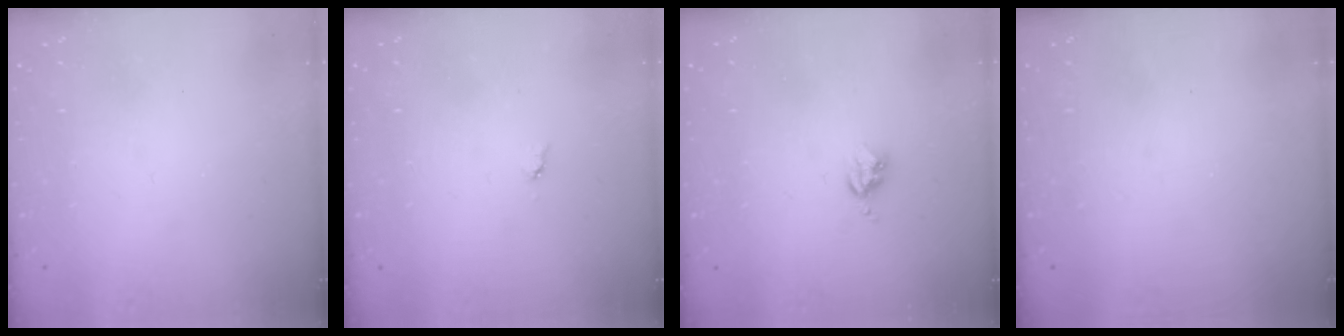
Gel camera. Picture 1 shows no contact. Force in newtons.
{"total": 3.9, "press": 3.8, "slide": 0.5}
{"total": 3.8, "press": 3.8, "slide": 0.5}
{"total": 0.0}